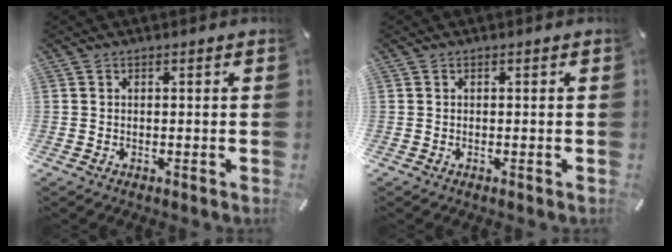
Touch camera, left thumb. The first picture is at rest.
{"total": 0.0}